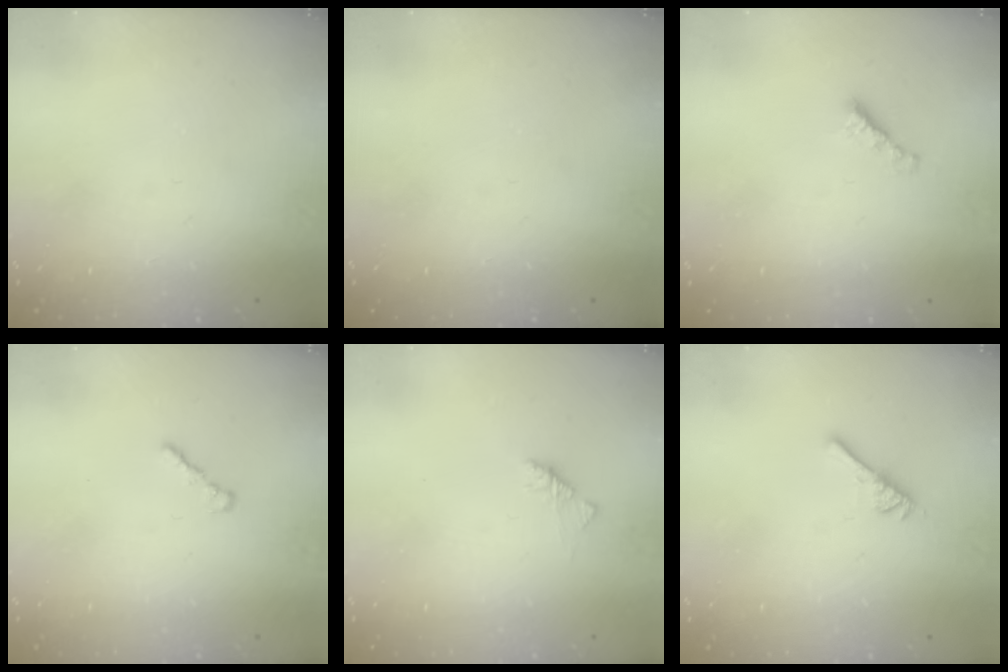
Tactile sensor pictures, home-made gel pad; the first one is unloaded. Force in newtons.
{"total": 0.0}
{"total": 2.4, "press": 2.4, "slide": 0.4}
{"total": 1.4, "press": 1.3, "slide": 0.5}
{"total": 1.7, "press": 1.6, "slide": 0.5}
{"total": 5.0, "press": 4.9, "slide": 0.8}